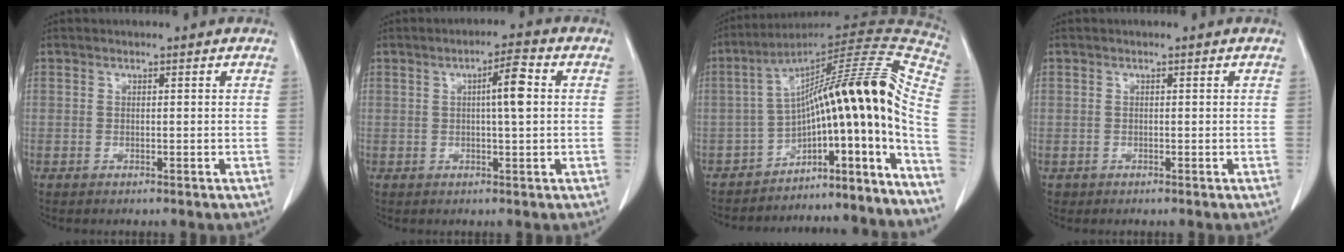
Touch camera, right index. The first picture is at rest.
{"total": 4.9, "force": [0.8, 0.4, 4.8], "torque": [-0.077, 0.005, 0.009]}
{"total": 22.6, "force": [-12.7, 1.9, 18.6], "torque": [-0.222, 0.059, -0.188]}
{"total": 0.6, "force": [0.0, 0.5, -0.2], "torque": [0.010, 0.005, -0.006]}